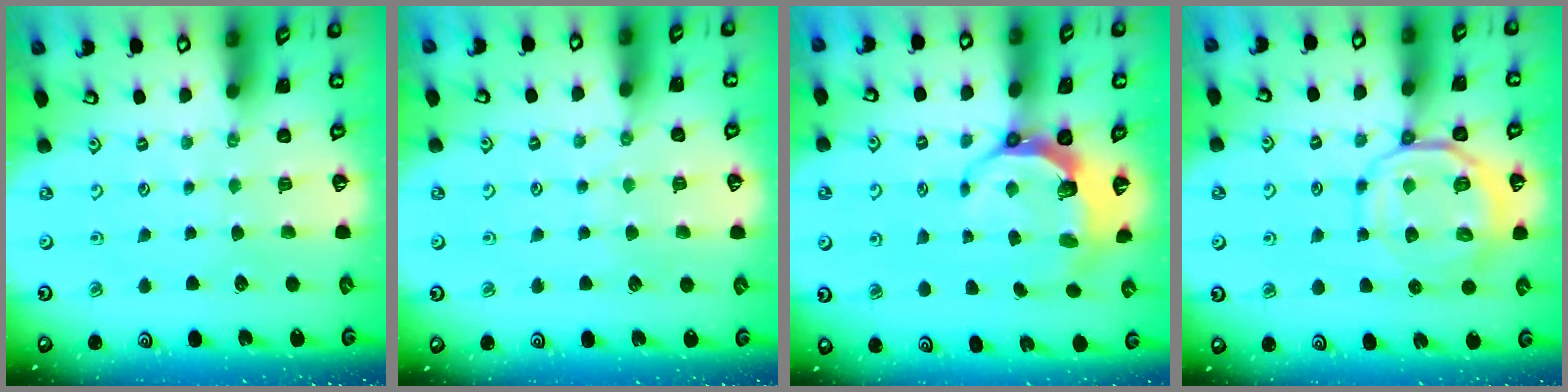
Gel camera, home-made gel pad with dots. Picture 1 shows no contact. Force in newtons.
{"total": 3.9, "press": 3.8, "slide": 0.6}
{"total": 8.1, "press": 6.9, "slide": 4.3}
{"total": 10.9, "press": 10.7, "slide": 2.1}